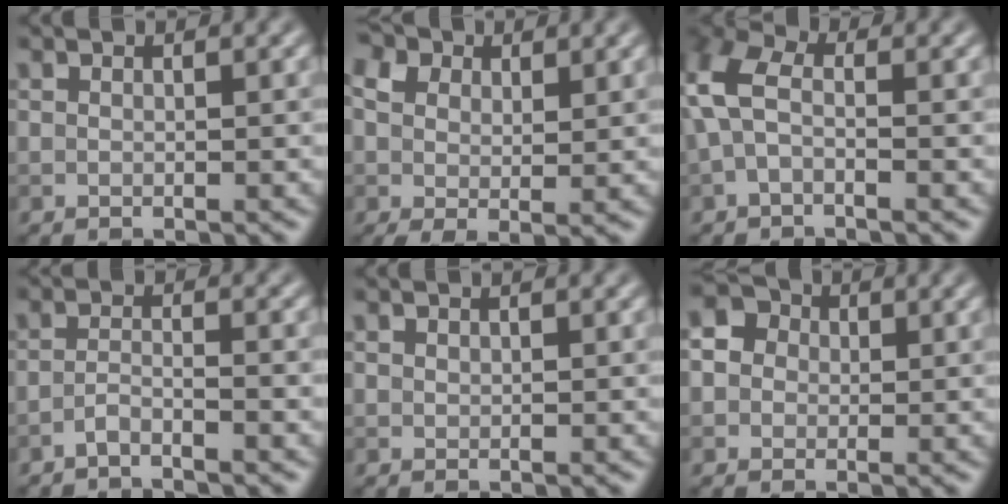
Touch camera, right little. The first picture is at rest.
{"total": 7.0, "force": [2.6, 4.5, 4.6], "torque": [-0.117, 0.015, 0.050]}
{"total": 4.2, "force": [-0.6, 2.6, 3.3], "torque": [-0.084, 0.013, -0.022]}
{"total": 1.9, "force": [-1.7, -0.1, 0.8], "torque": [-0.015, 0.006, -0.035]}
{"total": 0.0}
{"total": 3.2, "force": [0.3, 2.9, 1.2], "torque": [-0.015, 0.011, -0.007]}